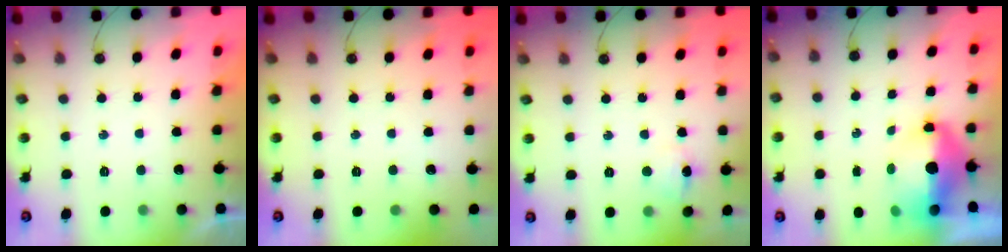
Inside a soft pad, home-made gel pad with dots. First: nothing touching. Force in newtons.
{"total": 0.0}
{"total": 5.1, "press": 5.0, "slide": 0.7}
{"total": 9.9, "press": 9.9, "slide": 1.1}